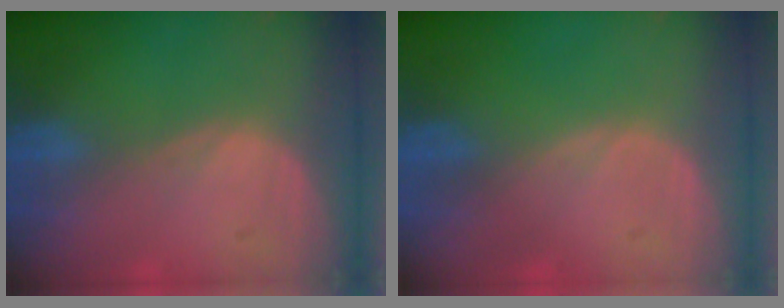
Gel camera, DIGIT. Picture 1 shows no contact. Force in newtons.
{"total": 0.0}